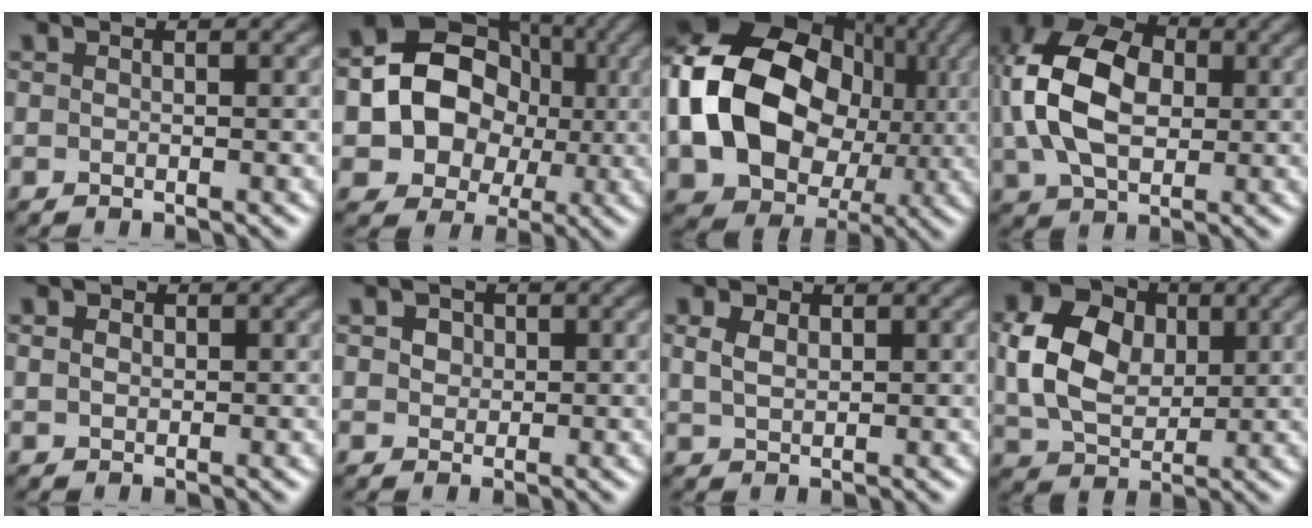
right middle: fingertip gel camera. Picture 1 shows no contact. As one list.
[{"total": 9.5, "force": [-0.1, 8.1, 5.0], "torque": [-0.061, 0.006, -0.016]}, {"total": 18.4, "force": [0.8, 14.2, 11.7], "torque": [-0.233, 0.001, 0.011]}, {"total": 10.7, "force": [1.1, 7.3, 7.8], "torque": [-0.179, 0.017, 0.010]}, {"total": 1.4, "force": [0.5, 1.1, 0.7], "torque": [-0.012, 0.003, 0.002]}, {"total": 2.3, "force": [1.0, 1.8, 1.1], "torque": [-0.018, 0.011, 0.004]}, {"total": 2.1, "force": [0.9, 1.4, 1.3], "torque": [-0.030, 0.000, 0.020]}, {"total": 8.7, "force": [1.4, 6.7, 5.4], "torque": [-0.127, 0.008, 0.031]}]